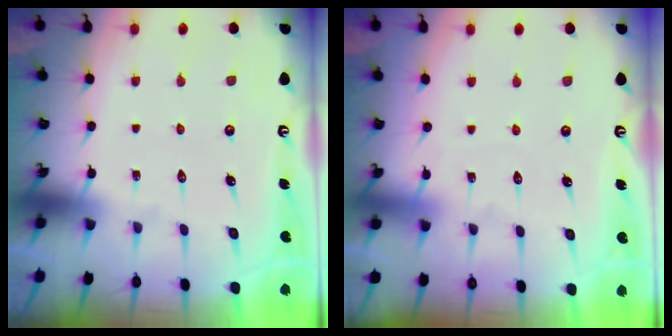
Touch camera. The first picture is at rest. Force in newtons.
{"total": 2.9, "press": 2.9, "slide": 0.3}